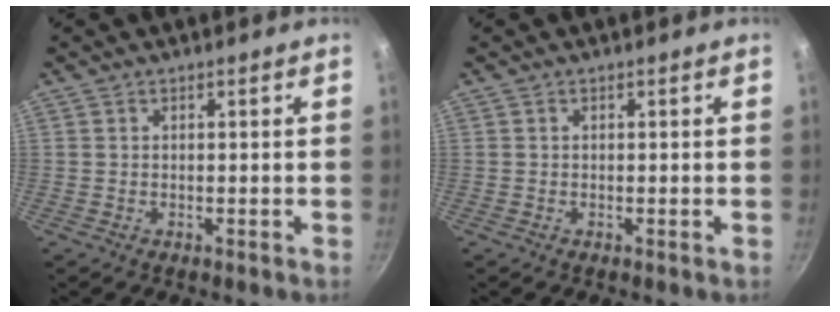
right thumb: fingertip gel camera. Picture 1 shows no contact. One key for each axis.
{"total": 0.0}